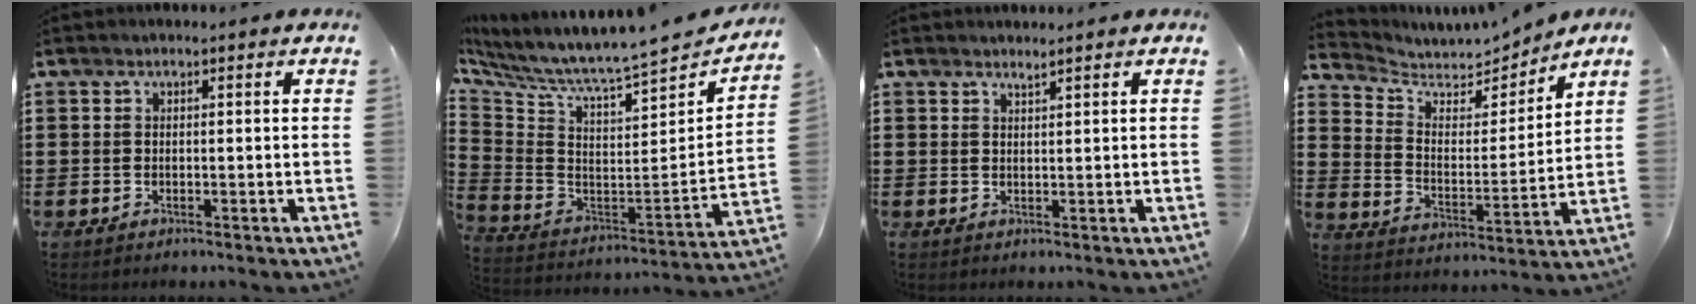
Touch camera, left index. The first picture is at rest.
{"total": 5.5, "force": [4.8, -0.3, 2.8], "torque": [-0.080, -0.061, 0.065]}
{"total": 1.1, "force": [1.1, -0.1, 0.3], "torque": [-0.007, -0.003, 0.021]}
{"total": 5.4, "force": [5.0, 1.9, 0.7], "torque": [-0.047, -0.033, 0.086]}